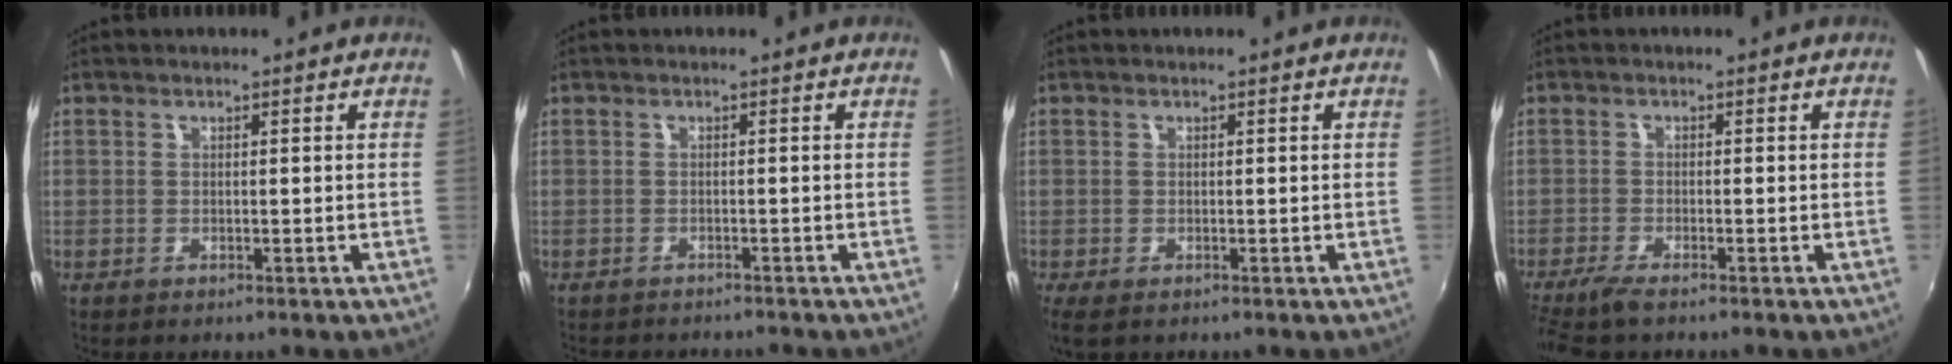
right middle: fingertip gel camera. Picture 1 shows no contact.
{"total": 3.7, "force": [-3.5, 0.6, 1.0], "torque": [-0.029, -0.015, -0.053]}
{"total": 0.0}
{"total": 4.6, "force": [-3.5, 0.4, 2.9], "torque": [-0.067, -0.024, -0.067]}